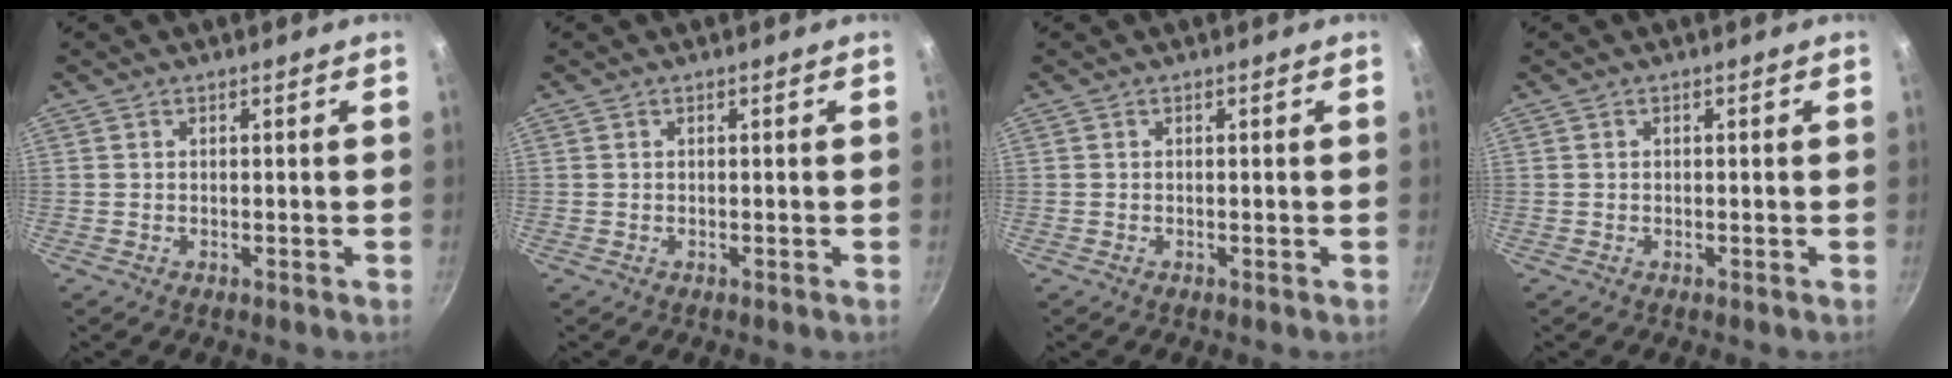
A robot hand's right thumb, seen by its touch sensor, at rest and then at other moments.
{"total": 0.0}
{"total": 0.0}
{"total": 0.0}